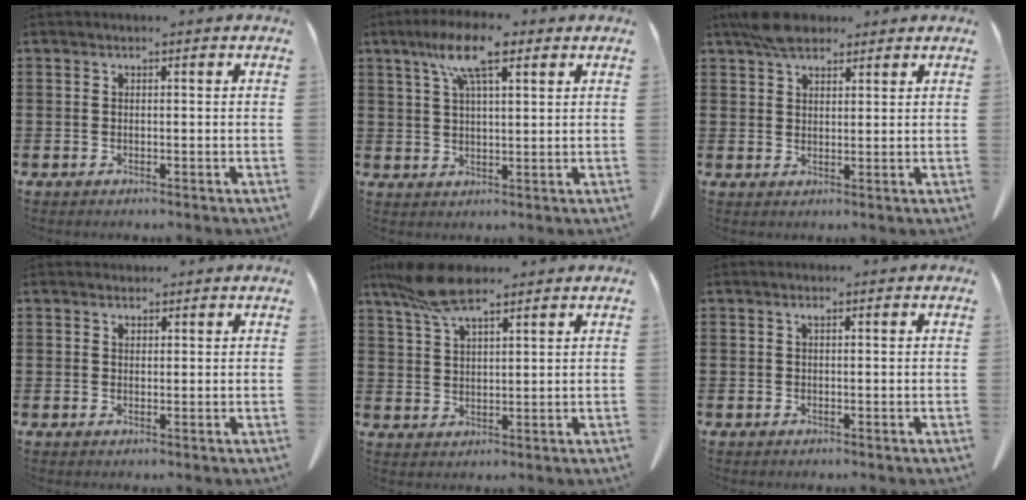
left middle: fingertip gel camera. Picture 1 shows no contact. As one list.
[{"total": 9.3, "force": [5.5, 2.2, 7.1], "torque": [-0.150, 0.004, 0.097]}, {"total": 5.3, "force": [4.2, 2.0, 2.6], "torque": [-0.061, 0.001, 0.080]}, {"total": 1.2, "force": [1.1, 0.5, 0.2], "torque": [0.002, -0.004, 0.020]}, {"total": 8.2, "force": [5.6, 2.2, 5.5], "torque": [-0.126, -0.004, 0.103]}, {"total": 0.8, "force": [0.3, 0.3, 0.7], "torque": [-0.015, 0.001, 0.007]}]